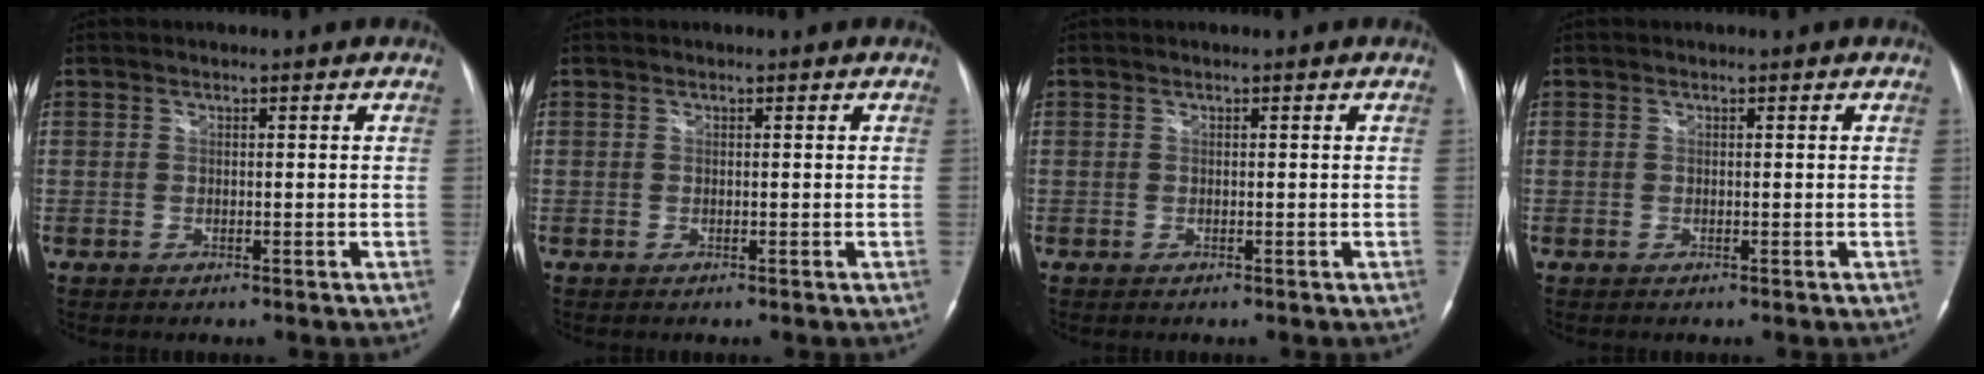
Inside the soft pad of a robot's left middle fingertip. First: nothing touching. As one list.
[{"total": 0.0}, {"total": 0.0}, {"total": 0.0}]